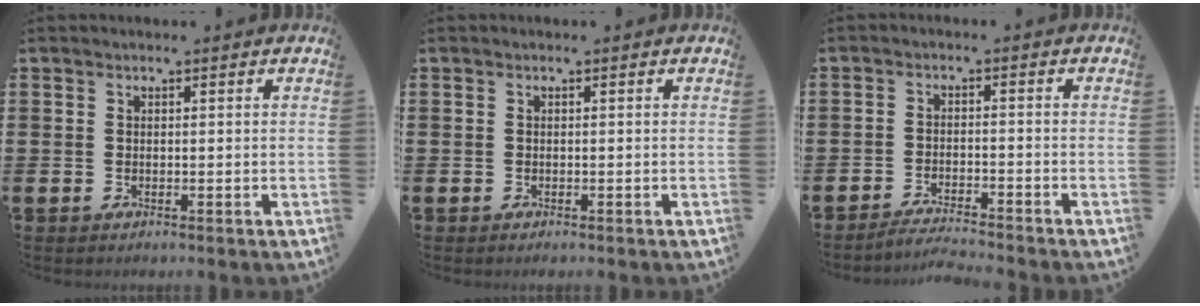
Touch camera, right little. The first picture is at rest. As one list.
[{"total": 0.0}, {"total": 2.6, "force": [-2.6, -0.3, 0.5], "torque": [-0.009, 0.003, -0.053]}]